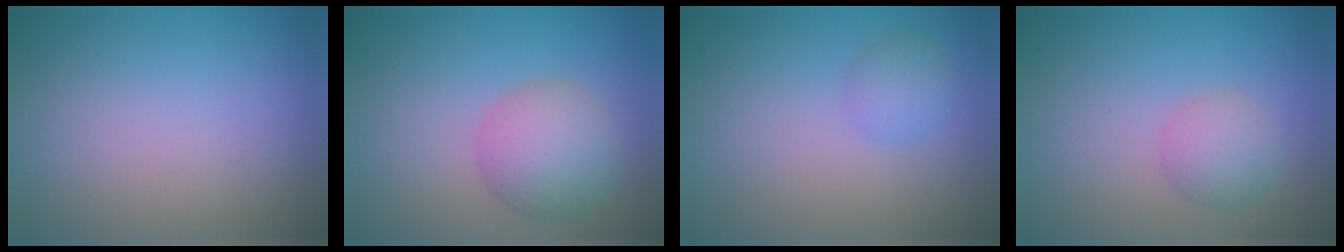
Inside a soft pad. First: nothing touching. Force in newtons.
{"total": 4.7, "press": 4.7, "slide": 0.2}
{"total": 1.6, "press": 1.6, "slide": 0.1}
{"total": 2.5, "press": 2.5, "slide": 0.0}